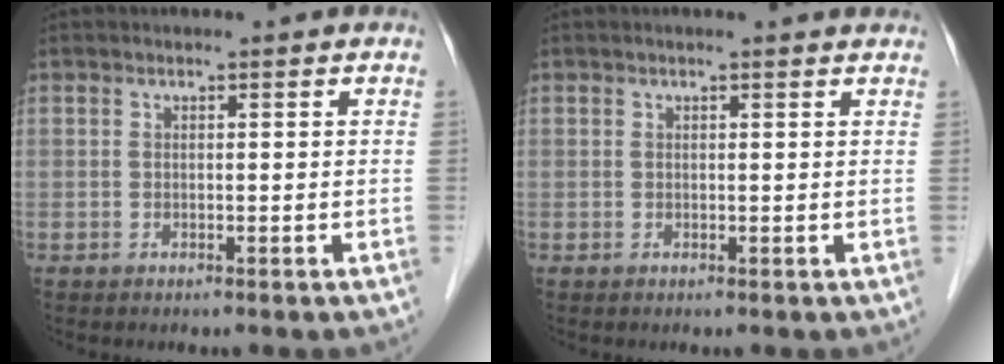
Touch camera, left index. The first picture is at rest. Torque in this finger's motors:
{"motor_torque": [0.40, -0.46, 0.10, 0.01]}